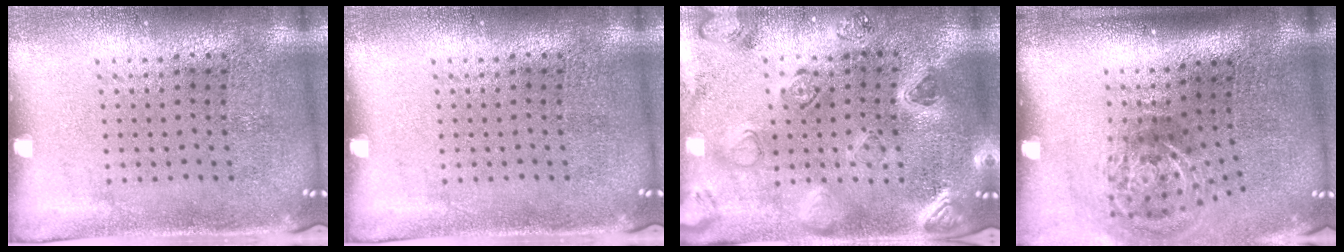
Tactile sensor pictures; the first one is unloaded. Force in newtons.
{"total": 0.0}
{"total": 1.4, "press": 1.4, "slide": 0.2}
{"total": 2.2, "press": 1.4, "slide": 1.7}